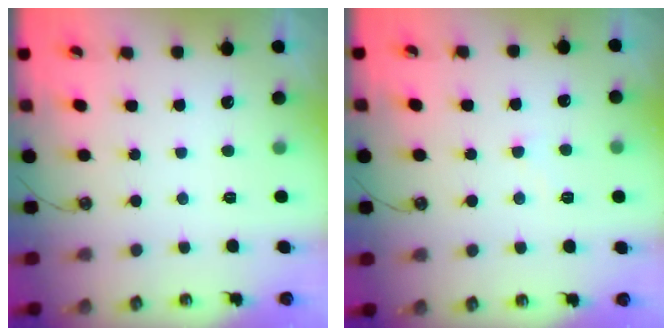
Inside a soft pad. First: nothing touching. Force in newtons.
{"total": 5.4, "press": 5.4, "slide": 0.4}